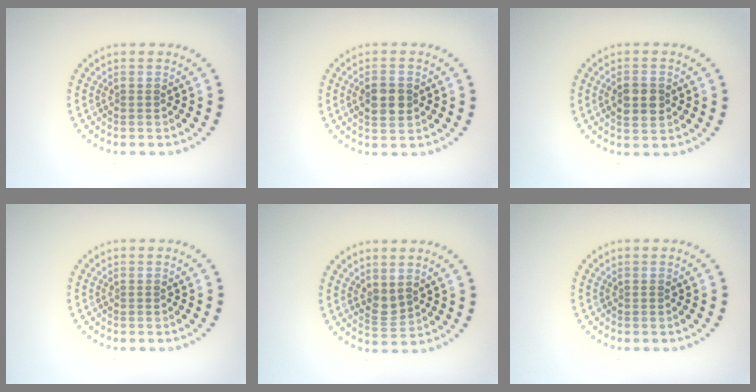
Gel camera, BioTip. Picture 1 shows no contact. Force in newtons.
{"total": 2.9, "press": 2.9, "slide": 0.1}
{"total": 2.6, "press": 2.6, "slide": 0.0}
{"total": 0.0}
{"total": 1.7, "press": 1.4, "slide": 0.9}
{"total": 0.0}